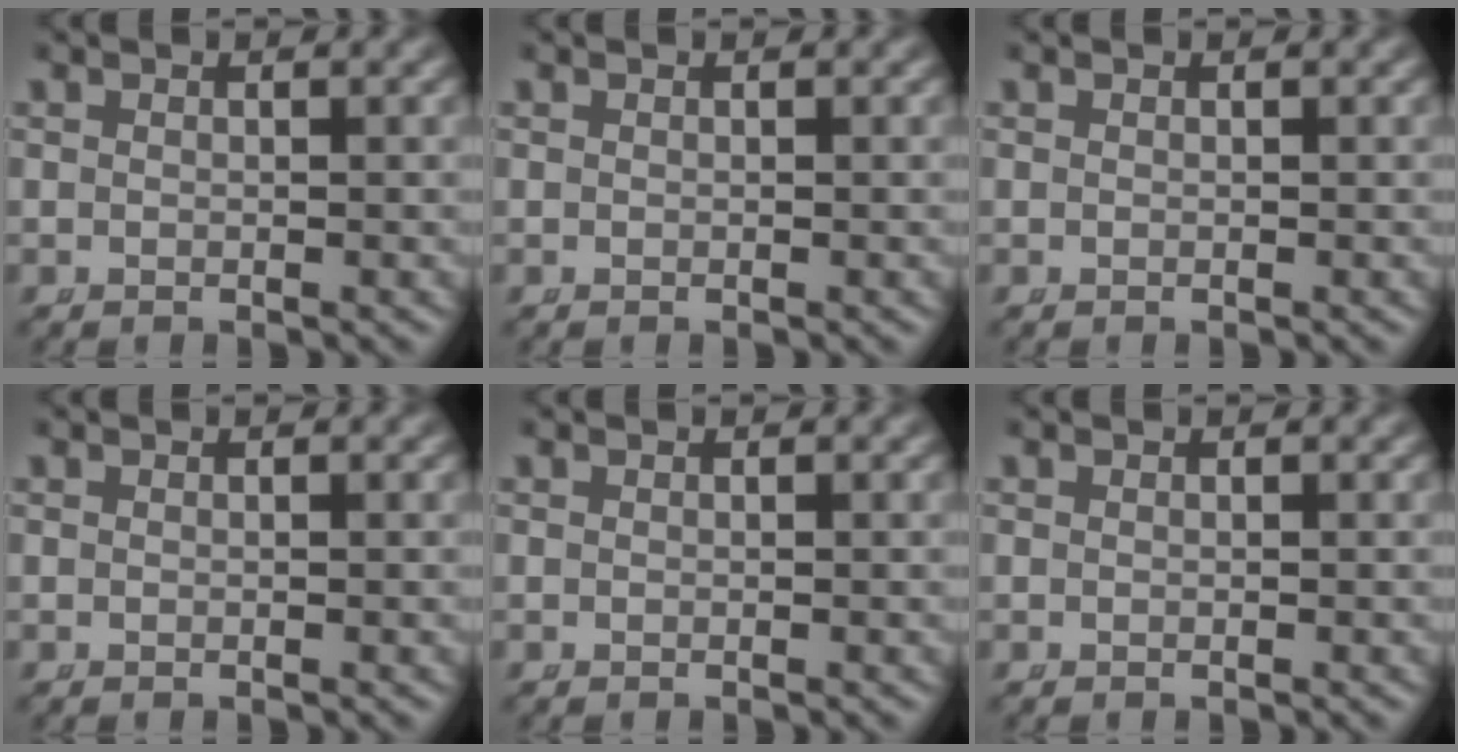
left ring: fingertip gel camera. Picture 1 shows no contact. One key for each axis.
{"total": 0.0}
{"total": 0.0}
{"total": 0.0}
{"total": 0.0}
{"total": 0.0}